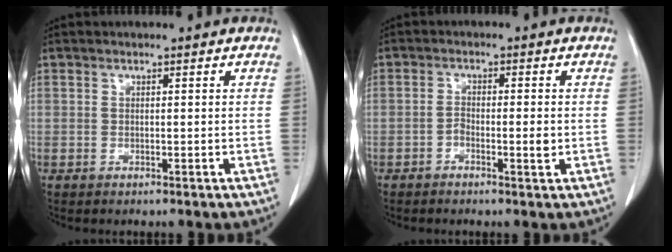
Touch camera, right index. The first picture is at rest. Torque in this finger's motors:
{"motor_torque": [-0.03, -0.02, -0.01, 0.01]}